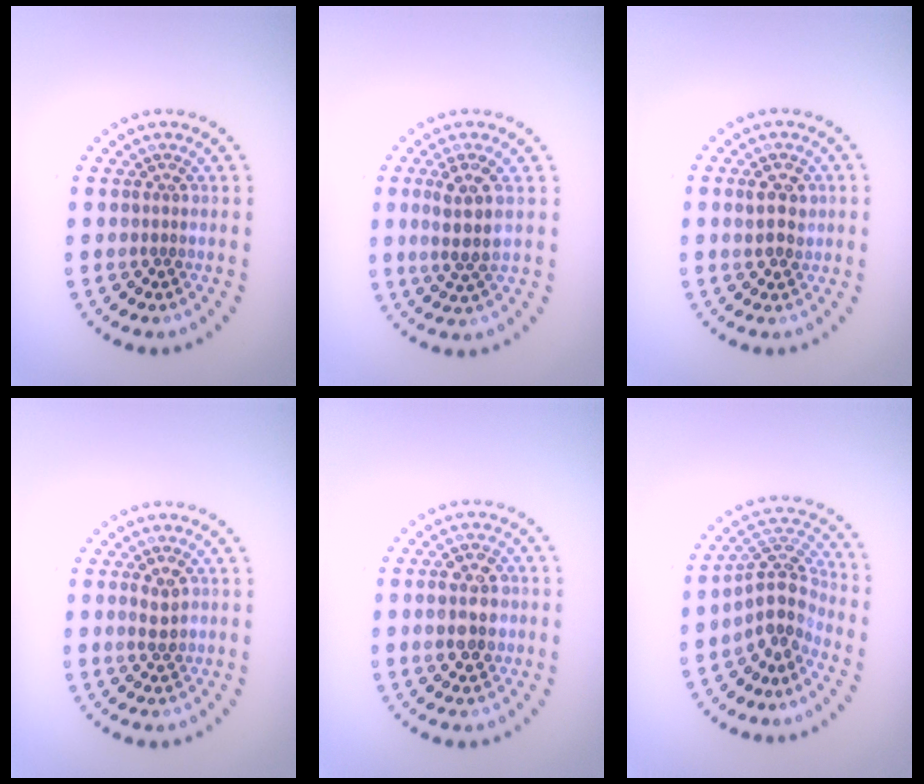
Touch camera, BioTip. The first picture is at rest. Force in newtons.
{"total": 3.3, "press": 2.9, "slide": 1.6}
{"total": 2.4, "press": 2.4, "slide": 0.4}
{"total": 1.9, "press": 1.9, "slide": 0.2}
{"total": 4.3, "press": 4.3, "slide": 0.4}
{"total": 4.1, "press": 3.2, "slide": 2.6}